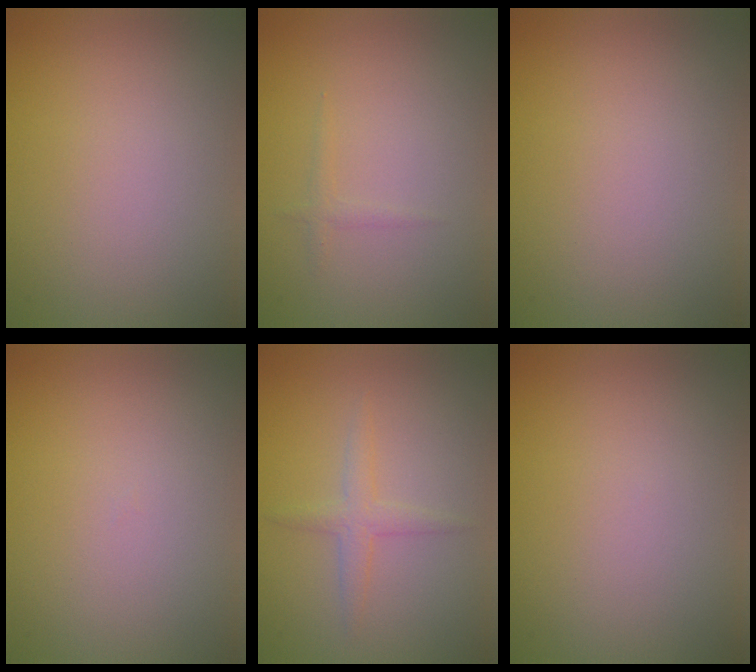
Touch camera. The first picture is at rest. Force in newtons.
{"total": 0.6, "press": 0.6, "slide": 0.0}
{"total": 0.0}
{"total": 0.0}
{"total": 1.7, "press": 1.7, "slide": 0.1}
{"total": 0.0}